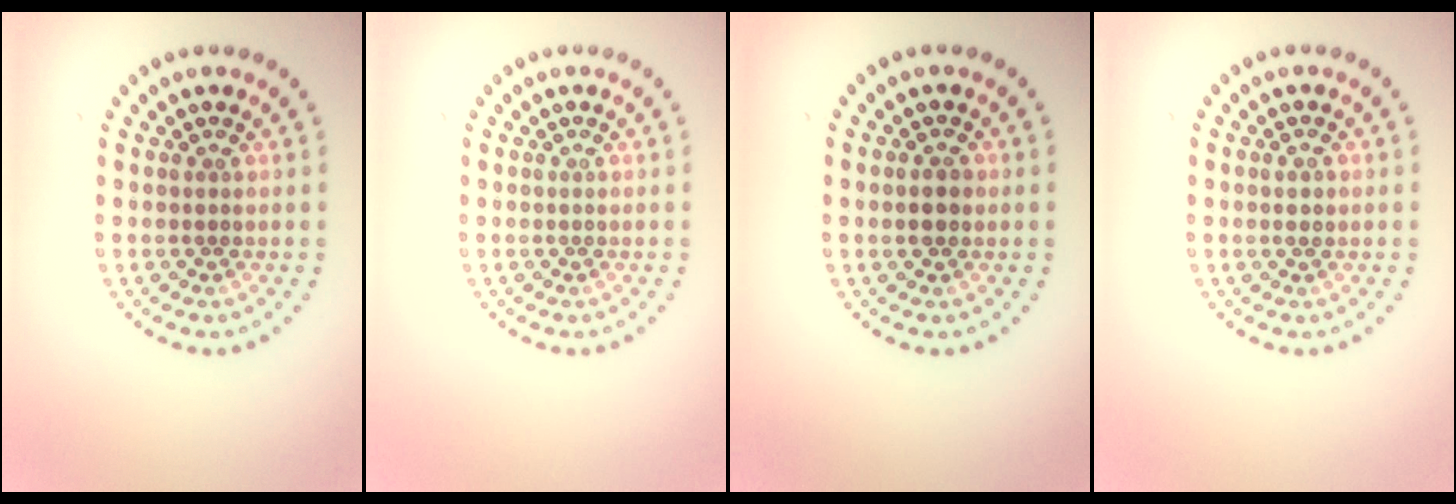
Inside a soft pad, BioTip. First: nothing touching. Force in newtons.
{"total": 0.0}
{"total": 2.0, "press": 2.0, "slide": 0.0}
{"total": 1.0, "press": 1.0, "slide": 0.2}